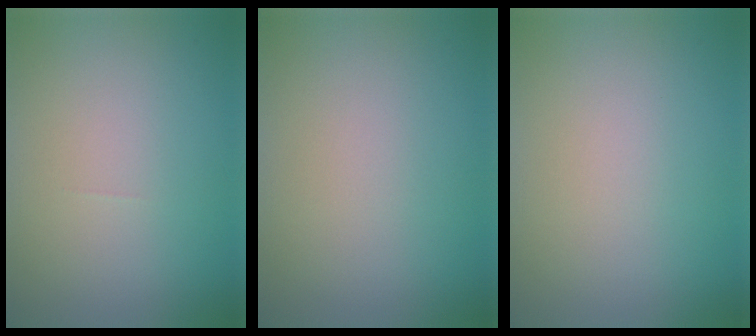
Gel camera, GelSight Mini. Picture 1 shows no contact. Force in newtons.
{"total": 0.0}
{"total": 0.0}